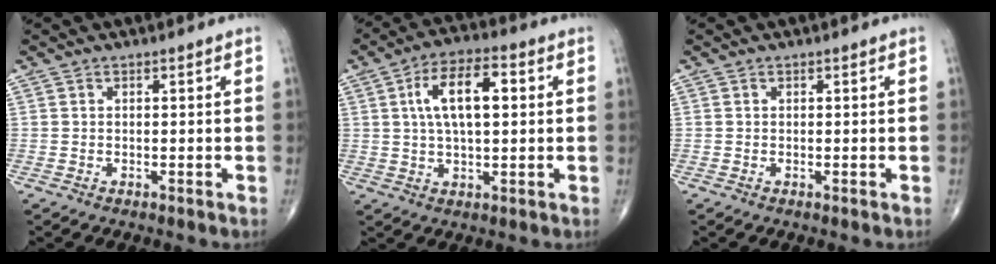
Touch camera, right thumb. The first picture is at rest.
{"total": 10.9, "force": [2.2, 4.9, 9.6], "torque": [-0.163, 0.015, 0.033]}
{"total": 0.0}